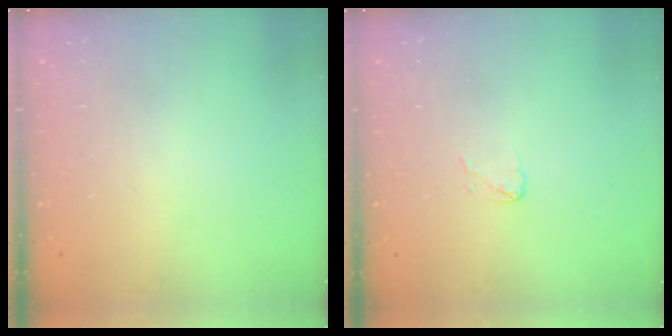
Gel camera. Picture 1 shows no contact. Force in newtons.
{"total": 2.6, "press": 2.6, "slide": 0.2}